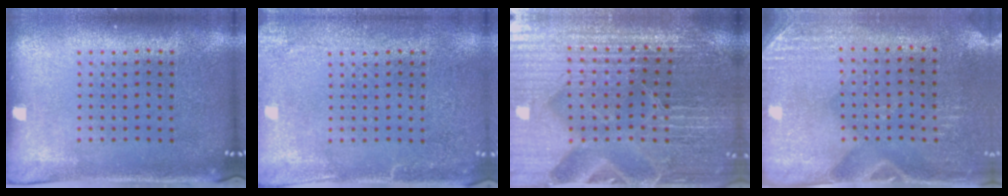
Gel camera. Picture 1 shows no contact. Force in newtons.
{"total": 2.6, "press": 2.6, "slide": 0.3}
{"total": 4.9, "press": 4.7, "slide": 1.4}
{"total": 2.8, "press": 2.5, "slide": 1.3}